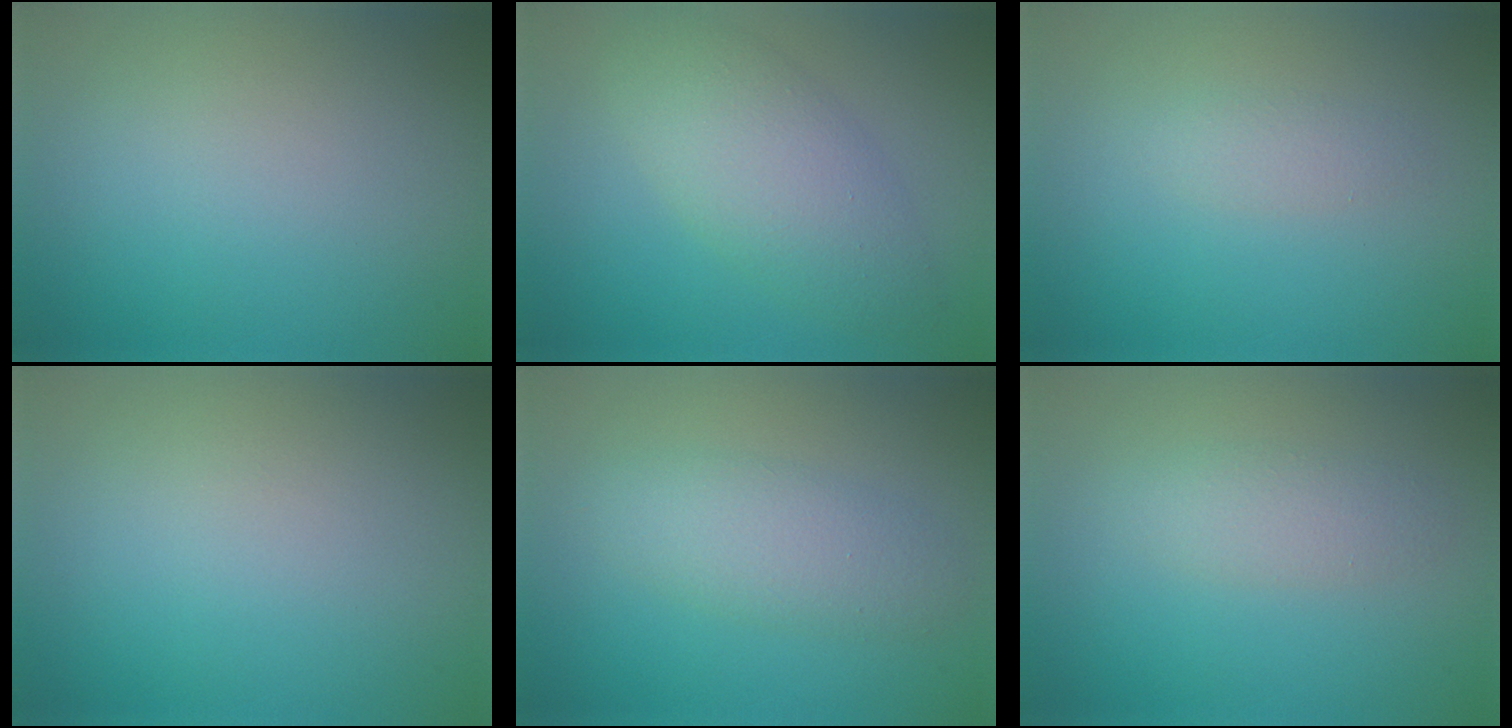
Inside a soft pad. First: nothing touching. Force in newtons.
{"total": 5.1, "press": 5.1, "slide": 0.2}
{"total": 1.1, "press": 1.1, "slide": 0.1}
{"total": 0.0}
{"total": 3.2, "press": 3.2, "slide": 0.2}
{"total": 1.9, "press": 1.9, "slide": 0.1}